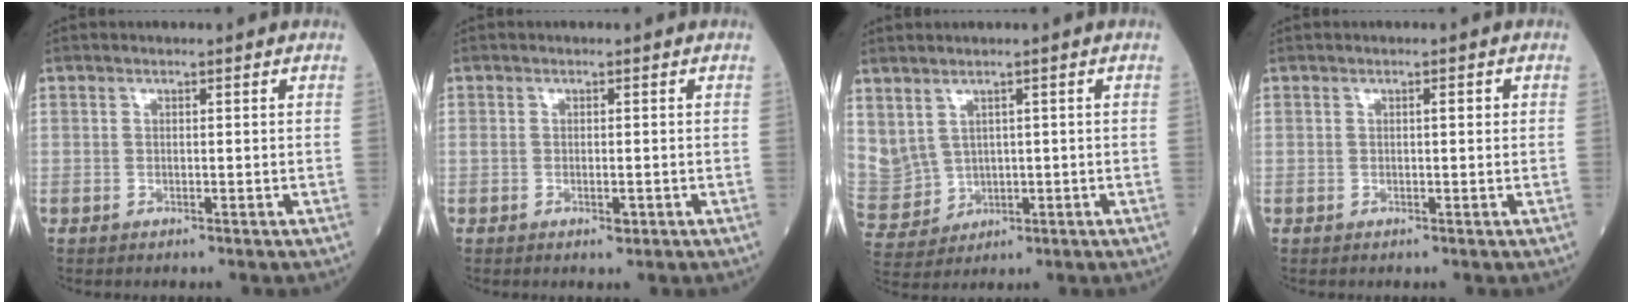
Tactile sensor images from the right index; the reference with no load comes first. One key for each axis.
{"total": 1.4, "fx": -0.5, "fy": 0.5, "fz": 1.2, "tx": -0.022, "ty": -0.001, "tz": -0.005}
{"total": 11.9, "fx": 2.1, "fy": 10.4, "fz": 5.4, "tx": -0.176, "ty": 0.025, "tz": 0.071}
{"total": 0.9, "fx": 0.2, "fy": 0.2, "fz": 0.9, "tx": -0.012, "ty": 0.003, "tz": 0.001}